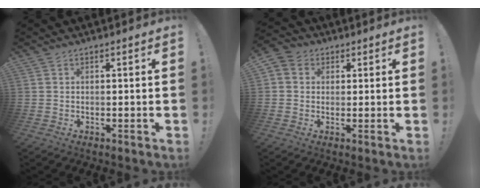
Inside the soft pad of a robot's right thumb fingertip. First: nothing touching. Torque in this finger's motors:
{"motor_torque": [0.19, 0.14, 0.10, -0.10, 0.05]}